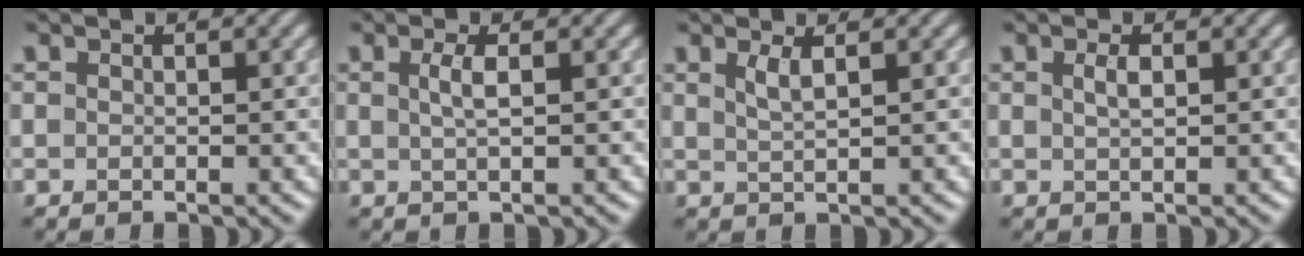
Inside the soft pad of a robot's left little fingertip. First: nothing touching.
{"total": 1.8, "force": [0.3, 0.5, 1.7], "torque": [-0.032, 0.003, 0.004]}
{"total": 1.7, "force": [0.8, 0.5, 1.4], "torque": [-0.026, 0.000, 0.013]}
{"total": 1.2, "force": [0.4, 0.3, 1.0], "torque": [-0.022, 0.003, 0.007]}